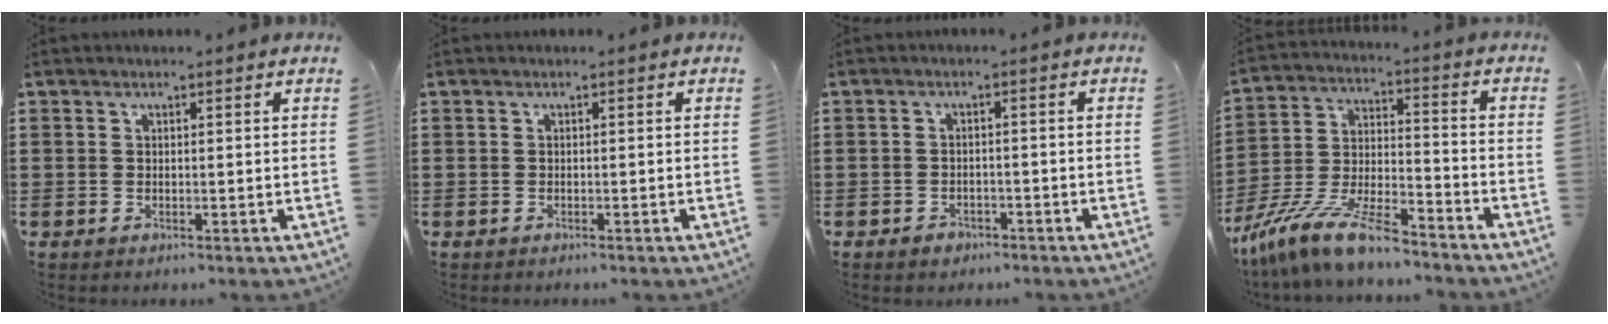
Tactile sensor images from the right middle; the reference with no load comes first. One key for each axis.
{"total": 0.0}
{"total": 1.5, "fx": -1.2, "fy": 0.8, "fz": 0.4, "tx": -0.011, "ty": 0.000, "tz": -0.026}
{"total": 11.7, "fx": -9.8, "fy": 1.5, "fz": 6.2, "tx": -0.128, "ty": 0.017, "tz": -0.193}